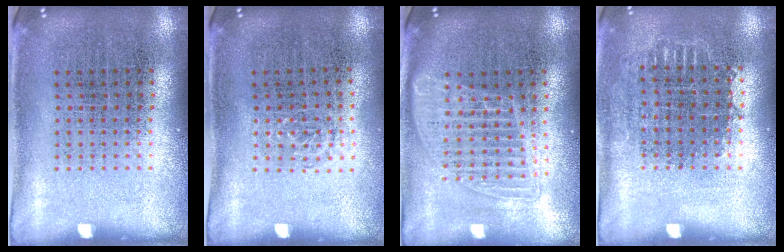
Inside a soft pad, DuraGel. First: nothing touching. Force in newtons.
{"total": 0.6, "press": 0.5, "slide": 0.3}
{"total": 1.5, "press": 1.3, "slide": 0.7}
{"total": 0.7, "press": 0.7, "slide": 0.3}